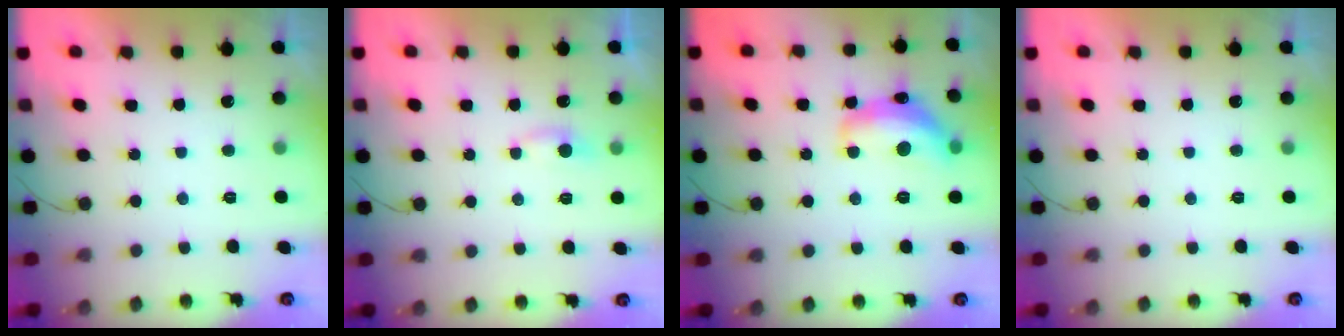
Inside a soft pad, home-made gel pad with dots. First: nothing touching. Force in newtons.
{"total": 3.7, "press": 3.6, "slide": 0.5}
{"total": 14.9, "press": 14.8, "slide": 0.9}
{"total": 0.0}